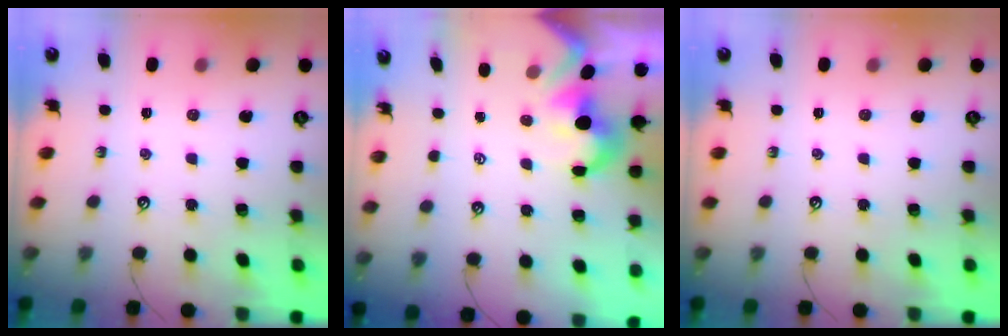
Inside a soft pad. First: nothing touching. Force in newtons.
{"total": 1.7, "press": 1.4, "slide": 1.0}
{"total": 0.0}